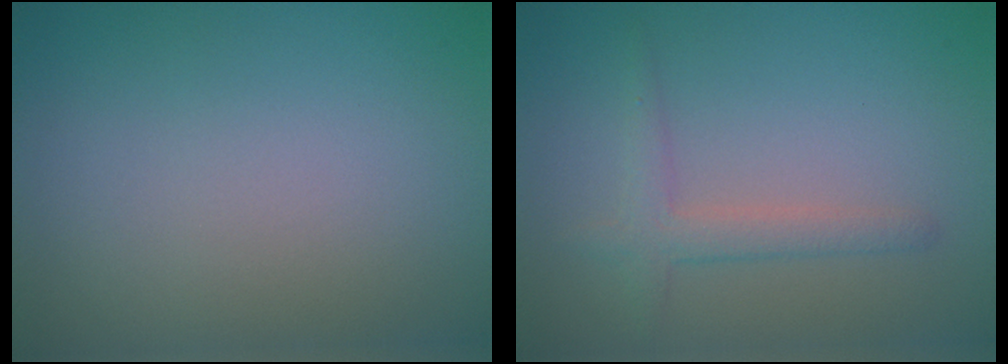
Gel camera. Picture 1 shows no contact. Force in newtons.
{"total": 2.1, "press": 2.1, "slide": 0.1}